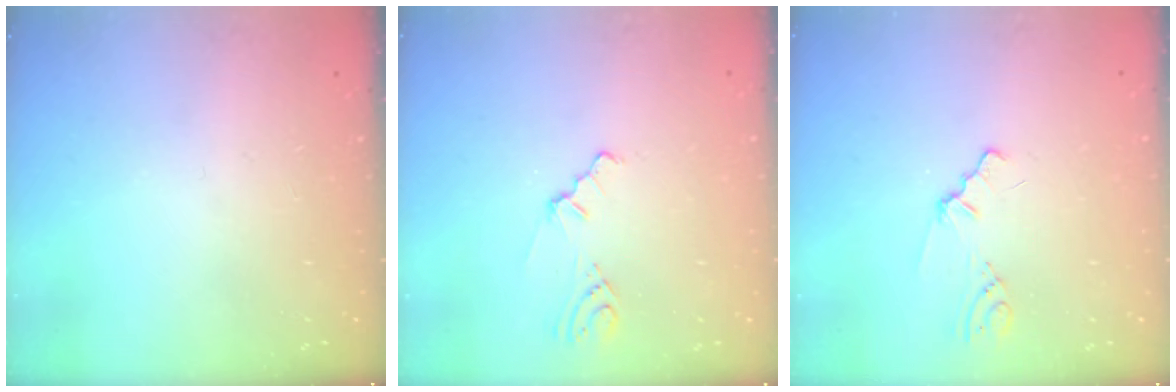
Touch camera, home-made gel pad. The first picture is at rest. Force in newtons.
{"total": 2.0, "press": 1.9, "slide": 0.7}
{"total": 0.7, "press": 0.7, "slide": 0.3}